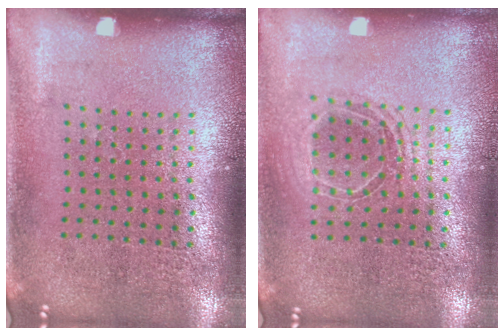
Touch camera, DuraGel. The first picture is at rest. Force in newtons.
{"total": 1.5, "press": 1.3, "slide": 0.7}